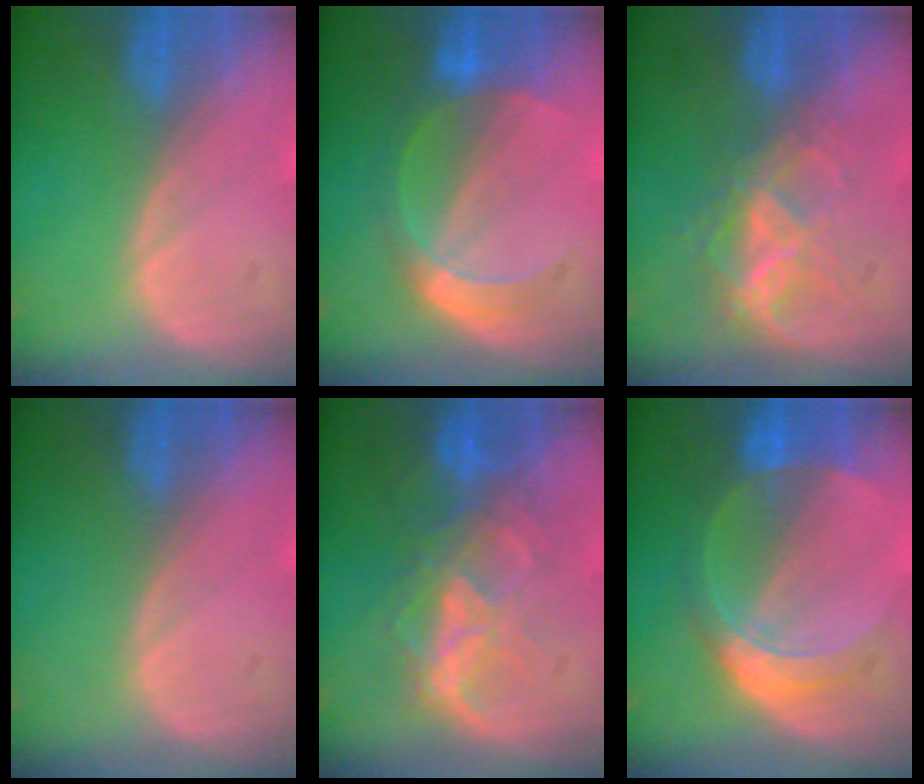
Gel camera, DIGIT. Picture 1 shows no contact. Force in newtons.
{"total": 5.7, "press": 5.4, "slide": 1.9}
{"total": 7.0, "press": 5.9, "slide": 3.7}
{"total": 0.0}
{"total": 8.6, "press": 7.5, "slide": 4.3}
{"total": 6.7, "press": 6.7, "slide": 0.4}